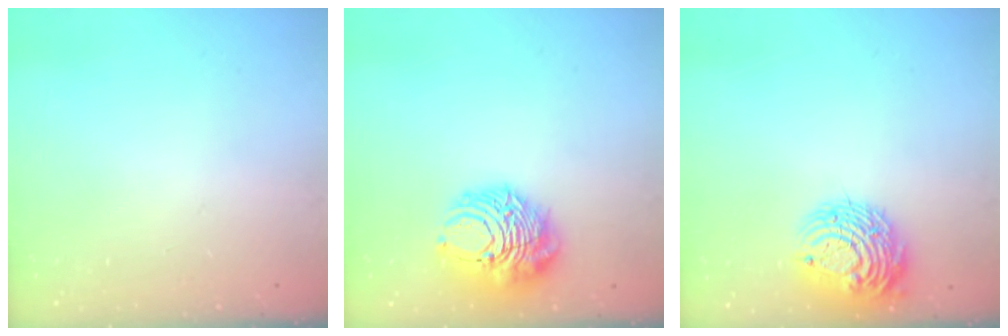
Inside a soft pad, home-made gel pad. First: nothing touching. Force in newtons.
{"total": 11.6, "press": 11.6, "slide": 1.0}
{"total": 12.5, "press": 12.5, "slide": 1.2}